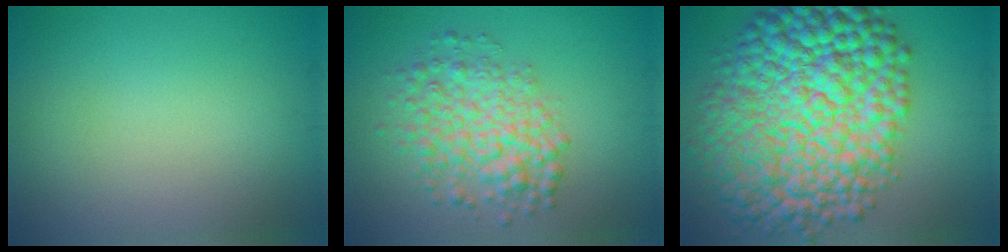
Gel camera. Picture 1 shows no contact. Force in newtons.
{"total": 5.1, "press": 5.1, "slide": 0.2}
{"total": 16.3, "press": 16.3, "slide": 0.0}